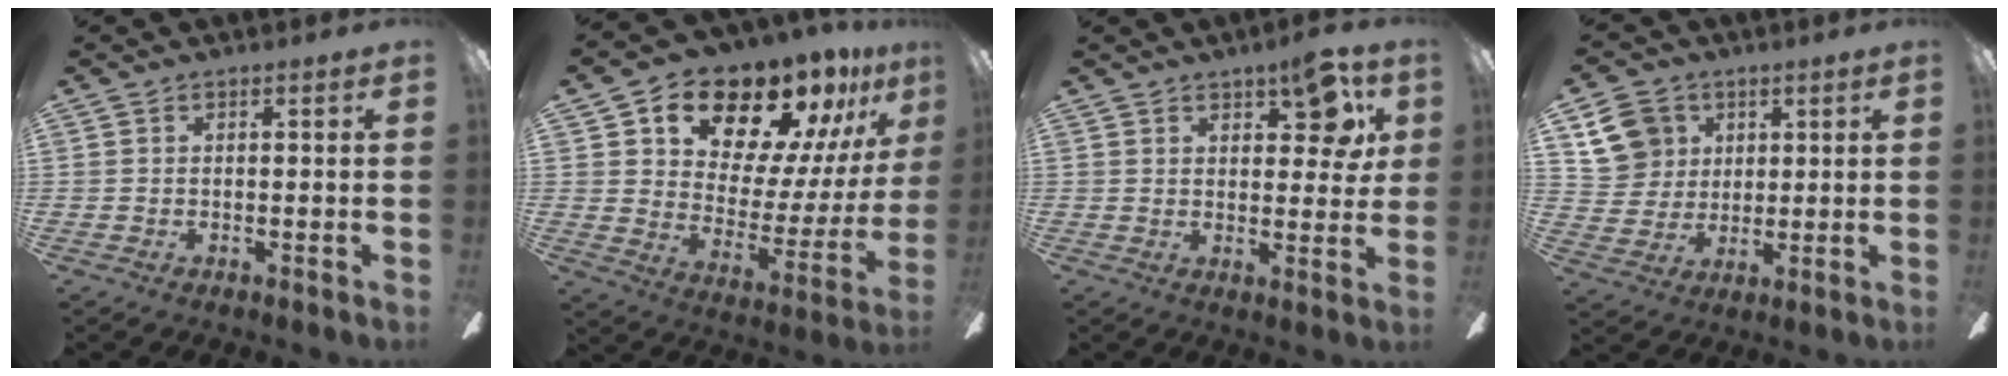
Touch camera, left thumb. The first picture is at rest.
{"total": 17.3, "force": [14.1, 8.1, 5.9], "torque": [-0.095, -0.115, 0.245]}
{"total": 8.9, "force": [5.1, 4.1, 6.0], "torque": [-0.060, -0.023, 0.084]}
{"total": 10.3, "force": [5.0, 8.6, 2.5], "torque": [-0.046, -0.011, 0.102]}